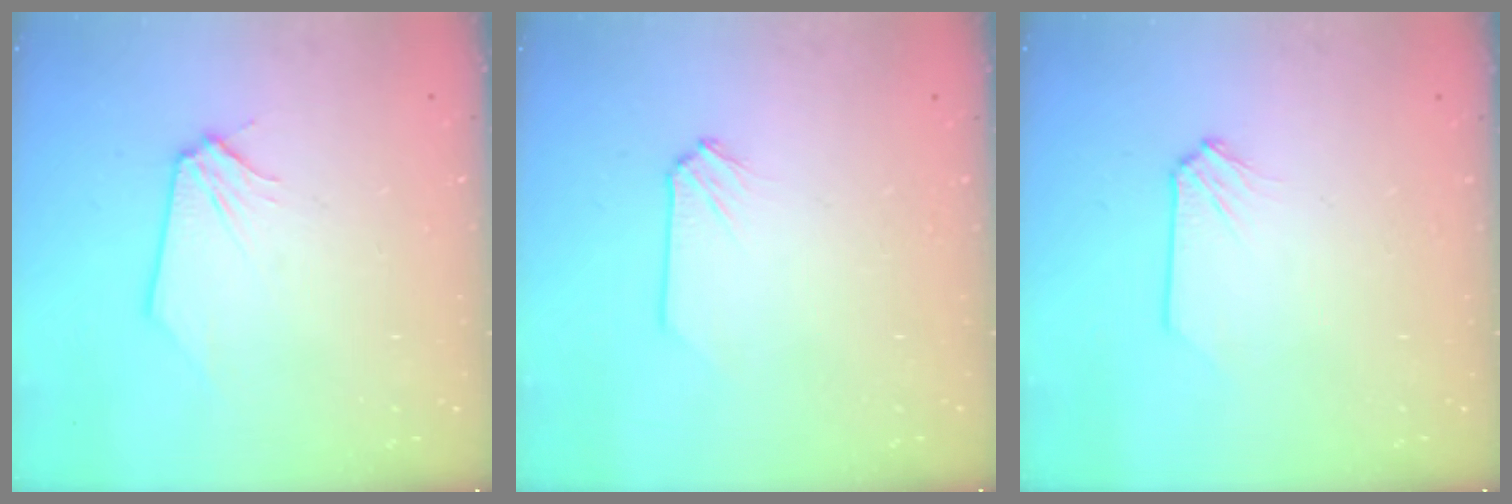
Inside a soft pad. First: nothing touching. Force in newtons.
{"total": 0.0}
{"total": 0.0}